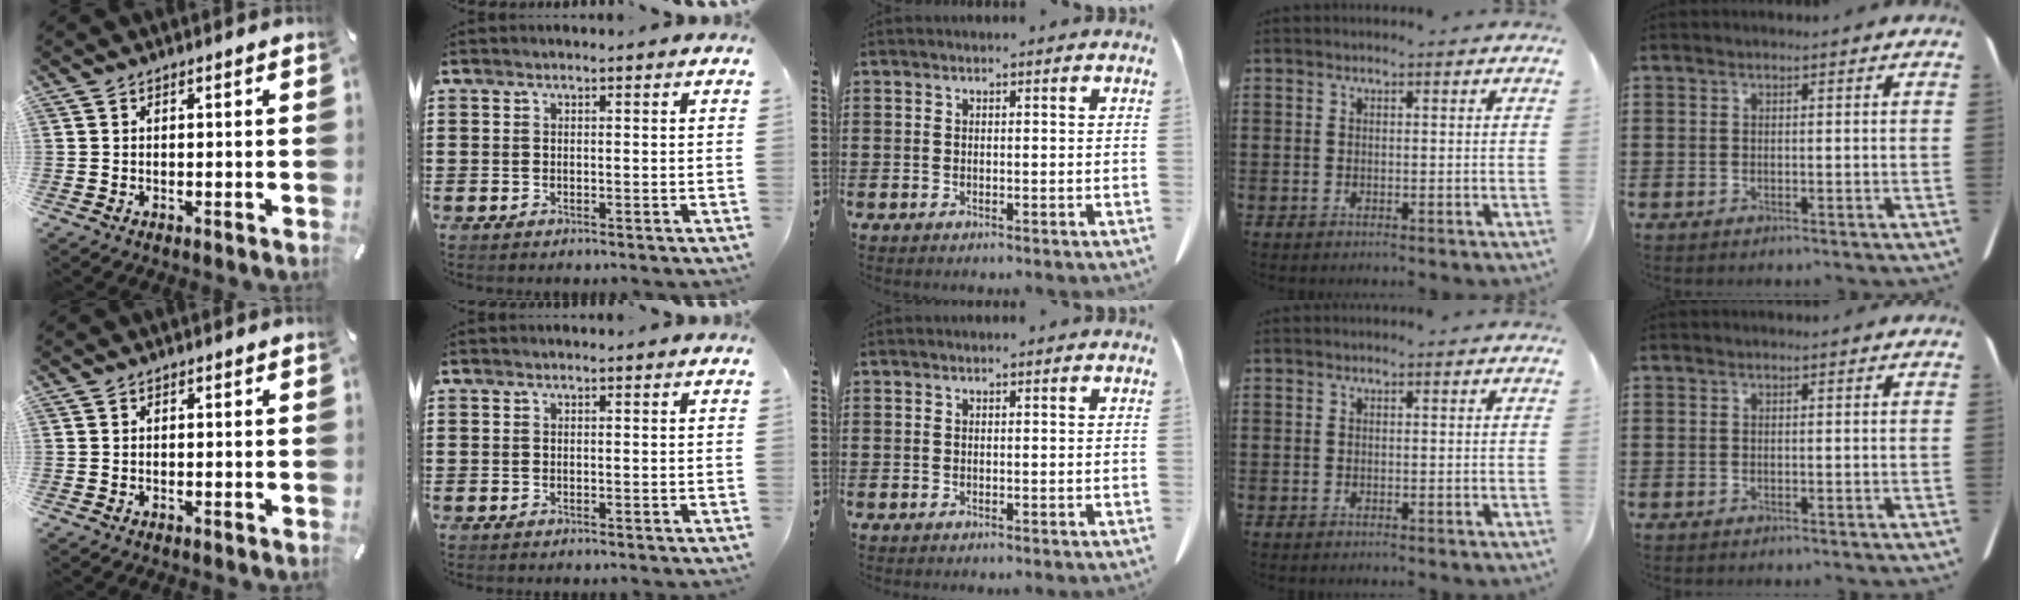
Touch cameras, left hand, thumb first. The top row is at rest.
{}